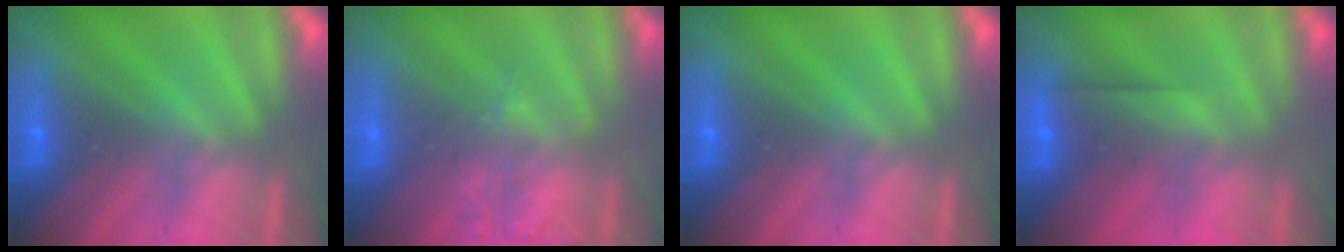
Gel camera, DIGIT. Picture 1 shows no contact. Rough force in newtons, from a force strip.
{"total": 1.6}
{"total": 0.0}
{"total": 2.6}